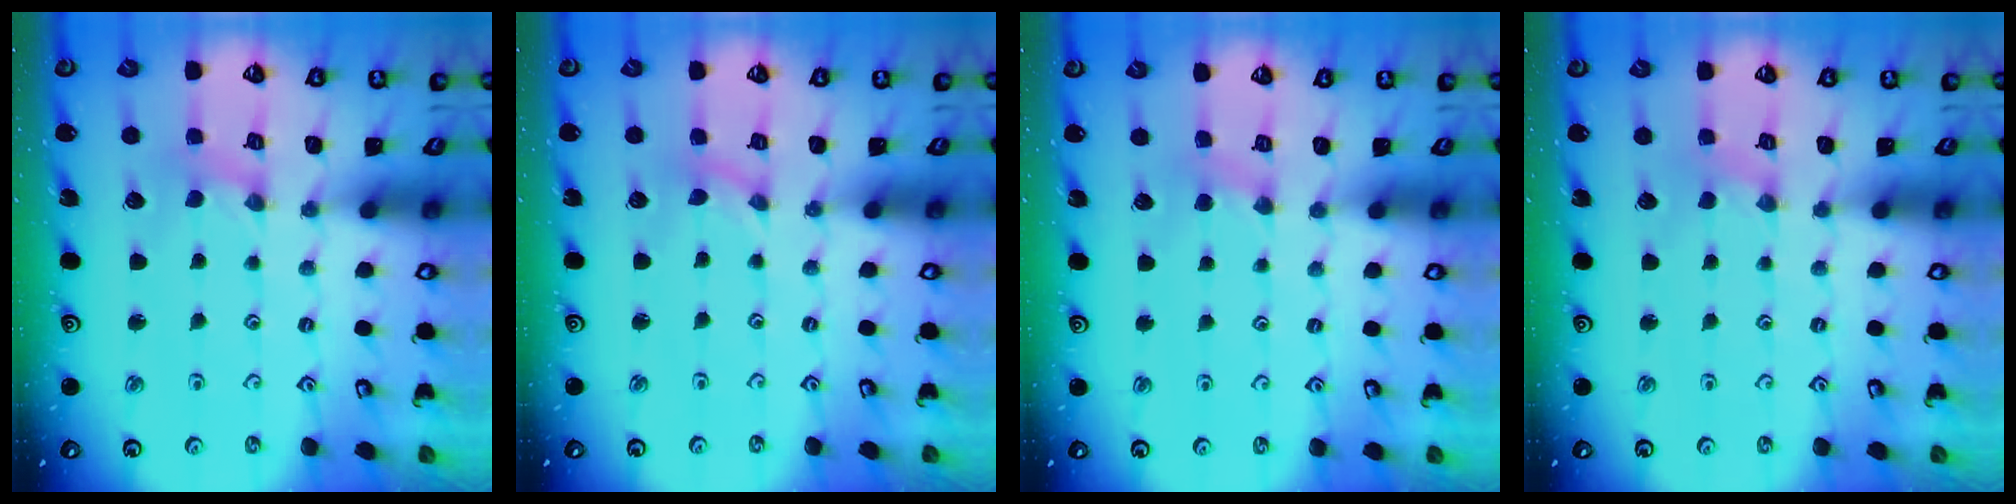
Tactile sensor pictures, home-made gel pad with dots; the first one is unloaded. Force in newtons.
{"total": 0.0}
{"total": 2.3, "press": 2.3, "slide": 0.4}
{"total": 0.7, "press": 0.7, "slide": 0.2}